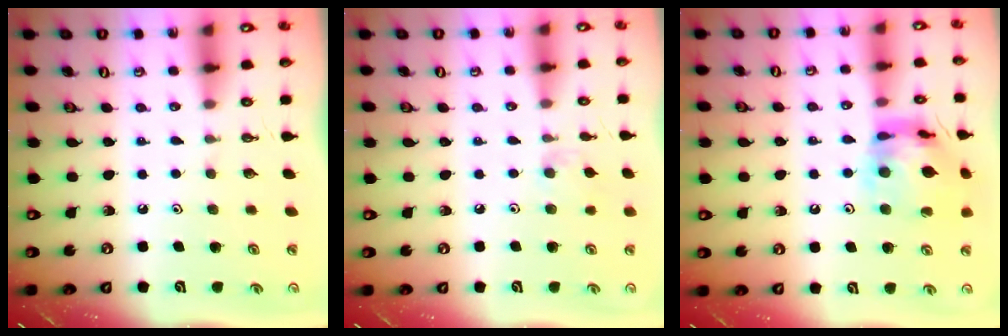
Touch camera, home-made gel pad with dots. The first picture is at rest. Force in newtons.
{"total": 6.8, "press": 6.7, "slide": 0.8}
{"total": 15.0, "press": 14.9, "slide": 1.4}